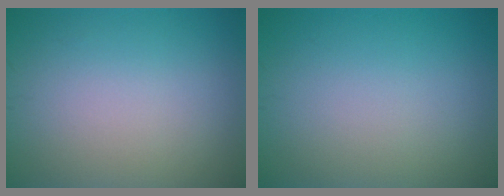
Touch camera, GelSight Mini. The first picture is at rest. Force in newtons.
{"total": 0.0}